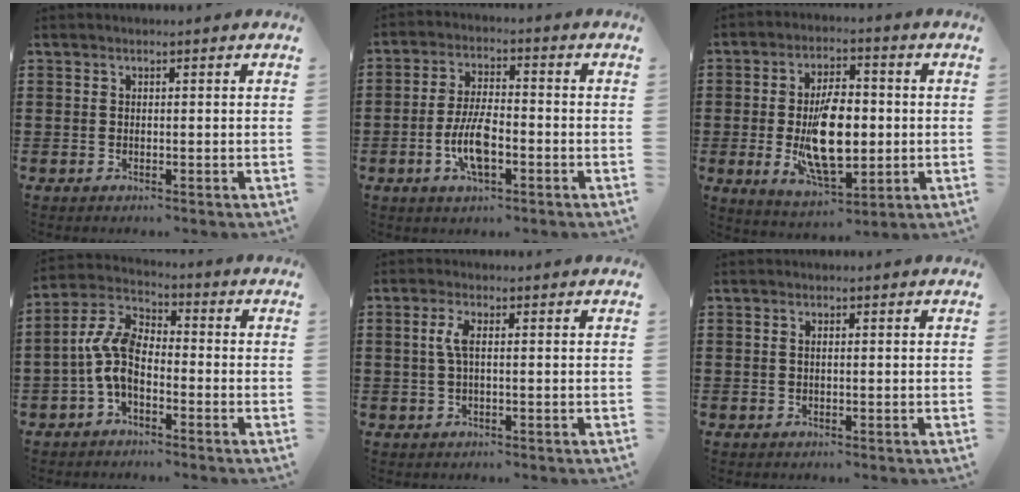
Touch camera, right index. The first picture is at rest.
{"total": 7.7, "force": [-2.4, 2.8, 6.8], "torque": [-0.155, -0.008, -0.050]}
{"total": 12.3, "force": [-1.0, 5.8, 10.9], "torque": [-0.205, -0.012, -0.017]}
{"total": 7.8, "force": [-2.3, 4.1, 6.2], "torque": [-0.161, -0.002, -0.051]}
{"total": 3.1, "force": [0.2, 1.0, 2.9], "torque": [-0.064, 0.002, -0.002]}
{"total": 0.7, "force": [0.0, 0.3, 0.7], "torque": [-0.015, 0.001, 0.001]}